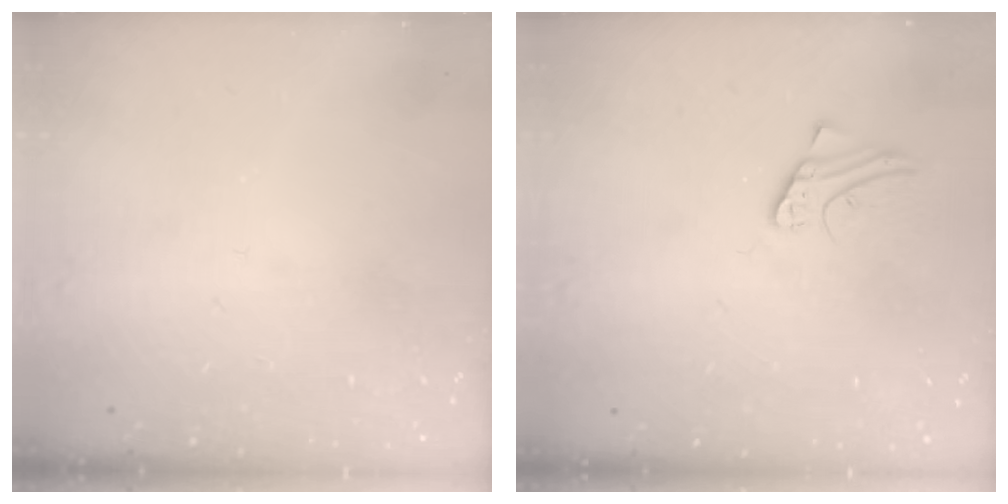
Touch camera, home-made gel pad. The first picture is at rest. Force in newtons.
{"total": 3.0, "press": 3.0, "slide": 0.3}